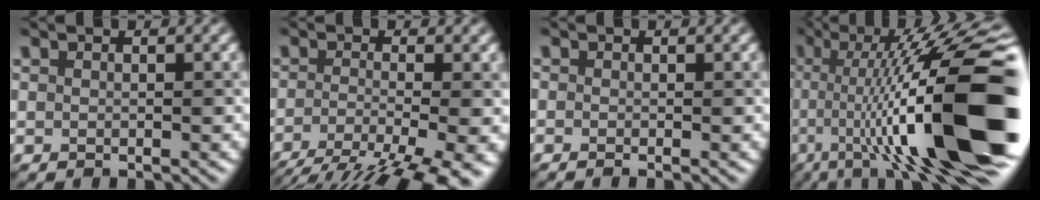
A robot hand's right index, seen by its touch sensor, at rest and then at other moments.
{"total": 9.0, "force": [-5.7, 1.8, 6.7], "torque": [-0.103, -0.013, -0.092]}
{"total": 0.6, "force": [-0.6, 0.0, 0.2], "torque": [0.006, -0.007, -0.008]}
{"total": 17.7, "force": [-2.6, 5.1, 16.8], "torque": [-0.236, 0.033, -0.043]}